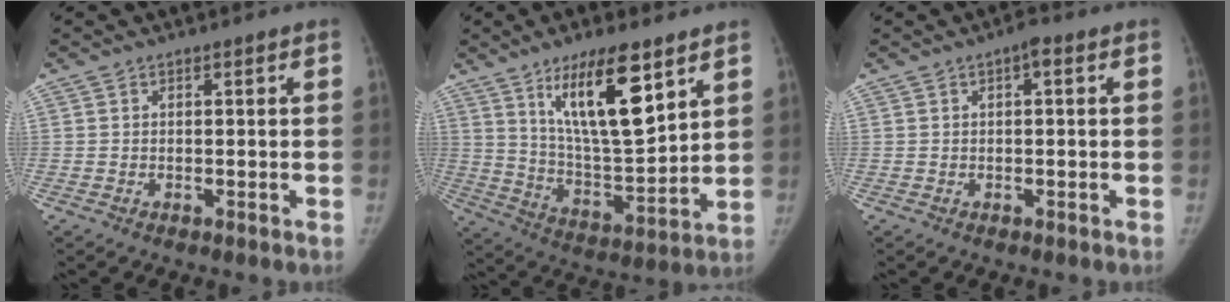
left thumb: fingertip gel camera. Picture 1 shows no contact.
{"total": 17.3, "force": [9.2, 5.2, 13.7], "torque": [-0.207, -0.055, 0.170]}
{"total": 1.8, "force": [0.4, 0.7, 1.6], "torque": [-0.020, 0.006, -0.001]}